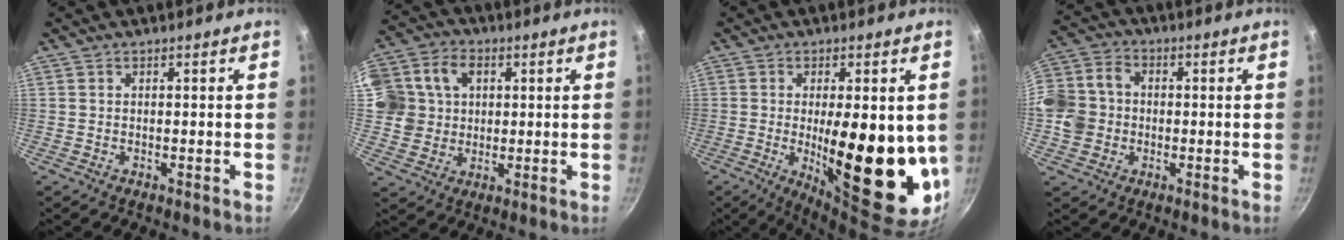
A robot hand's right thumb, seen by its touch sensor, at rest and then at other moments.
{"total": 13.1, "force": [2.6, 11.5, 5.9], "torque": [-0.099, 0.015, 0.044]}
{"total": 19.8, "force": [-0.7, 6.5, 18.7], "torque": [-0.249, -0.032, -0.001]}
{"total": 10.1, "force": [-1.1, 8.7, 5.0], "torque": [-0.070, 0.022, -0.038]}